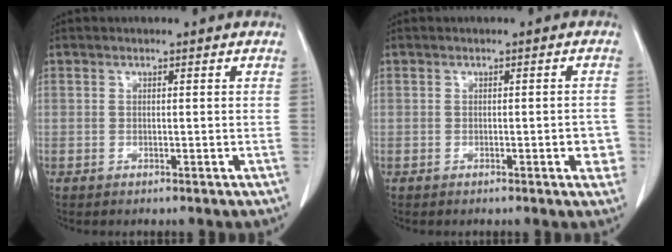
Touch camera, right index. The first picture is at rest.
{"total": 2.7, "force": [-1.0, 0.7, 2.4], "torque": [-0.019, 0.001, -0.014]}